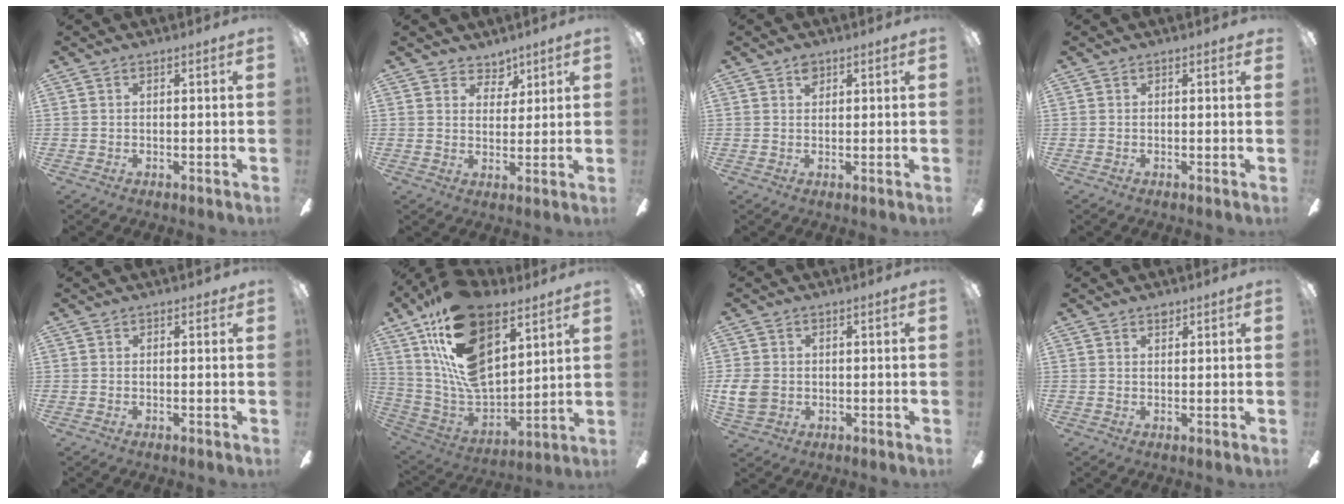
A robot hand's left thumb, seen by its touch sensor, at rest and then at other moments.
{"total": 4.9, "force": [3.8, 3.1, 0.6], "torque": [-0.004, -0.021, 0.066]}
{"total": 2.2, "force": [1.5, 1.3, 1.0], "torque": [-0.007, -0.005, 0.024]}
{"total": 0.0}
{"total": 0.6, "force": [0.1, 0.5, 0.4], "torque": [-0.007, 0.003, 0.001]}
{"total": 23.5, "force": [12.3, 12.9, 15.3], "torque": [-0.307, -0.065, 0.217]}
{"total": 6.3, "force": [-0.2, 5.2, 3.6], "torque": [-0.091, 0.009, -0.001]}
{"total": 1.5, "force": [1.2, 0.7, 0.5], "torque": [-0.003, -0.003, 0.021]}